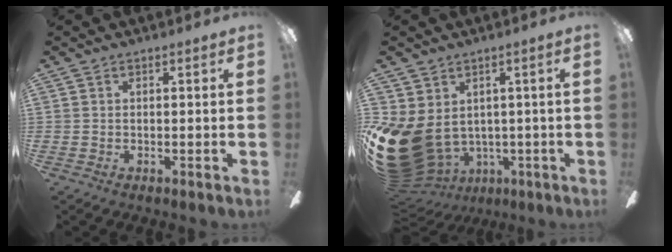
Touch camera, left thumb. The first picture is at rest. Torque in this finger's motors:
{"motor_torque": [-0.65, 2.23, 2.26, -0.51, 0.70]}